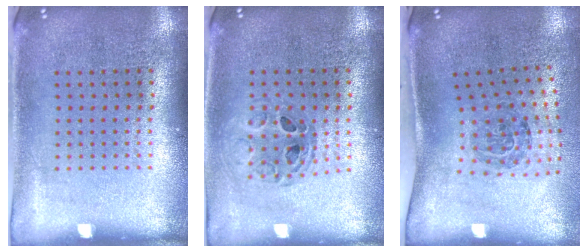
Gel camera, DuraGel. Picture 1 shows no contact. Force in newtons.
{"total": 0.8, "press": 0.8, "slide": 0.1}
{"total": 1.8, "press": 1.3, "slide": 1.3}